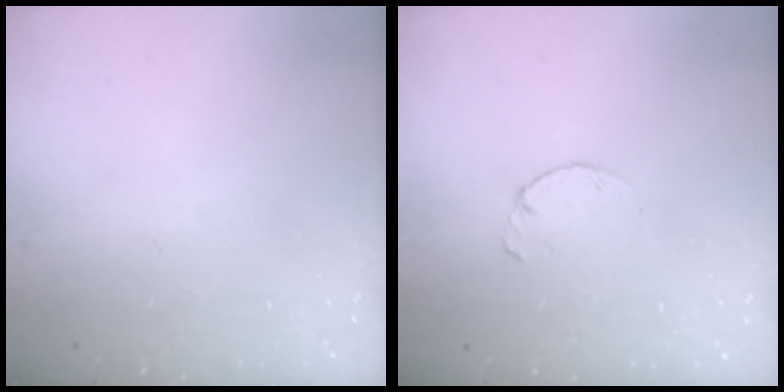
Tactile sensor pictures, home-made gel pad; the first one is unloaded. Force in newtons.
{"total": 0.9, "press": 0.8, "slide": 0.3}